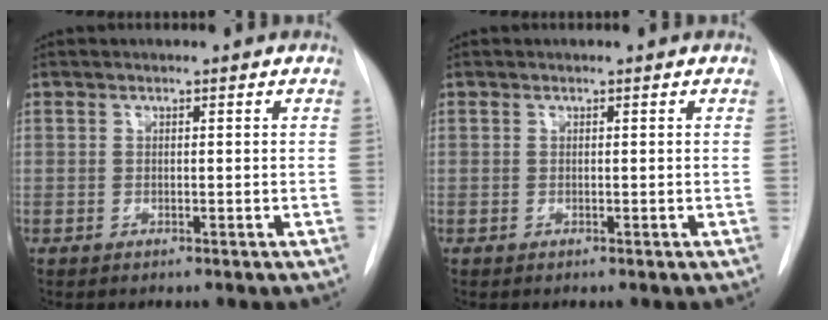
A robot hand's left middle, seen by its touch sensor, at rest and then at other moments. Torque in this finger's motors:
{"motor_torque": [-0.09, 0.10, -0.05, -0.01]}